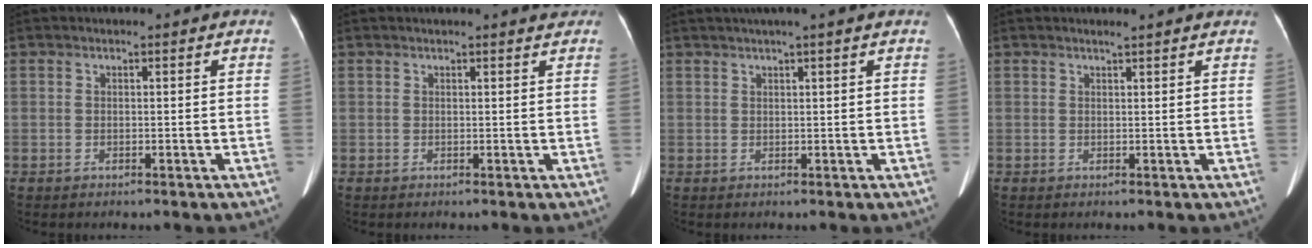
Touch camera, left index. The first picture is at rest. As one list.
[{"total": 3.9, "force": [3.6, 0.6, 1.4], "torque": [-0.015, 0.010, 0.029]}, {"total": 3.8, "force": [2.8, -1.0, 2.3], "torque": [-0.028, 0.020, 0.050]}, {"total": 1.9, "force": [1.7, -0.1, 0.9], "torque": [-0.014, 0.012, 0.024]}]